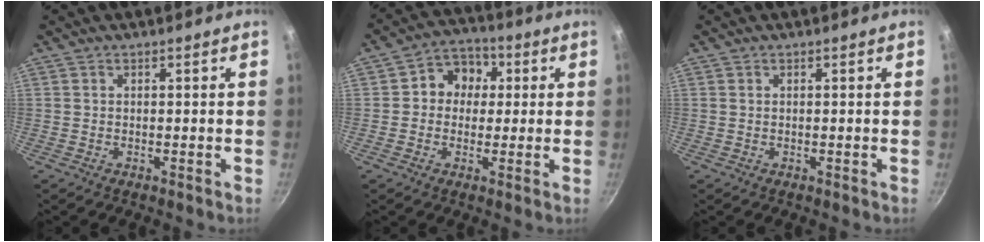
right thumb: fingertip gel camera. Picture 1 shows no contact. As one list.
[{"total": 8.2, "force": [1.1, 6.8, 4.5], "torque": [-0.032, 0.018, 0.006]}, {"total": 0.0}]